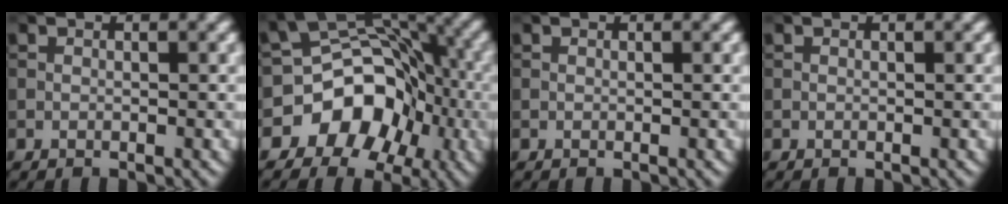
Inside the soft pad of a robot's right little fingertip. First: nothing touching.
{"total": 8.7, "force": [-3.7, 6.9, 3.8], "torque": [-0.037, 0.024, -0.077]}
{"total": 0.0}
{"total": 0.0}